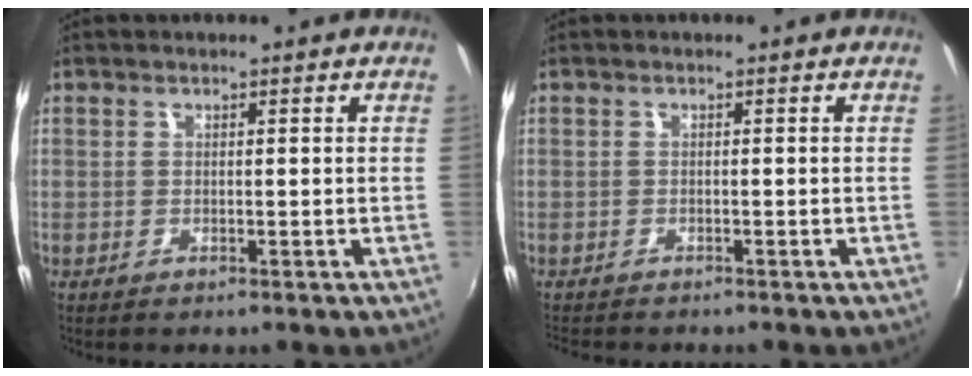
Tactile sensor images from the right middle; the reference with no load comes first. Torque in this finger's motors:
{"motor_torque": [0.07, -0.13, -0.02, 0.00]}